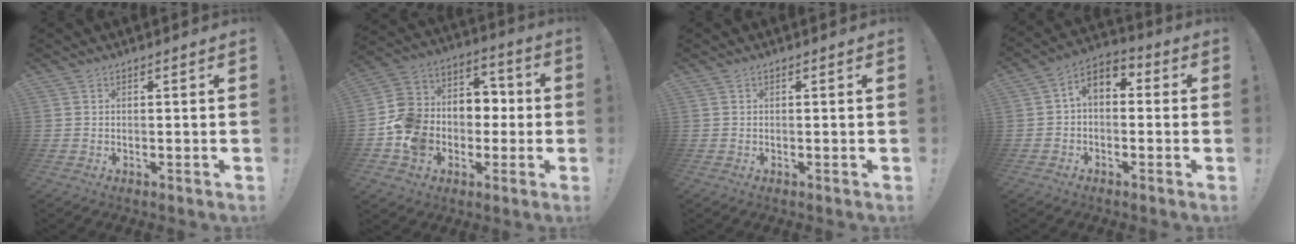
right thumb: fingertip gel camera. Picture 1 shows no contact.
{"total": 15.0, "force": [-4.8, 12.7, 6.3], "torque": [-0.107, 0.034, -0.078]}
{"total": 0.0}
{"total": 5.9, "force": [0.0, 3.9, 4.4], "torque": [-0.078, 0.011, 0.005]}